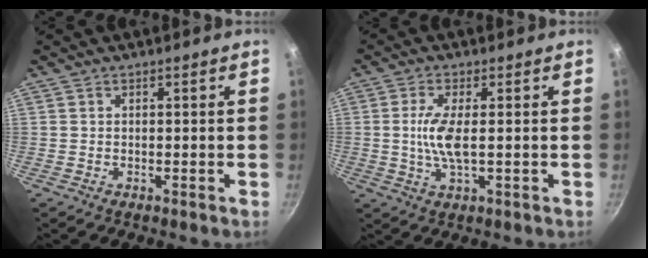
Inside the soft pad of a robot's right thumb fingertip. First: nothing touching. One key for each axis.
{"total": 6.4, "fx": 0.2, "fy": 1.9, "fz": 6.1, "tx": -0.137, "ty": -0.002, "tz": 0.004}